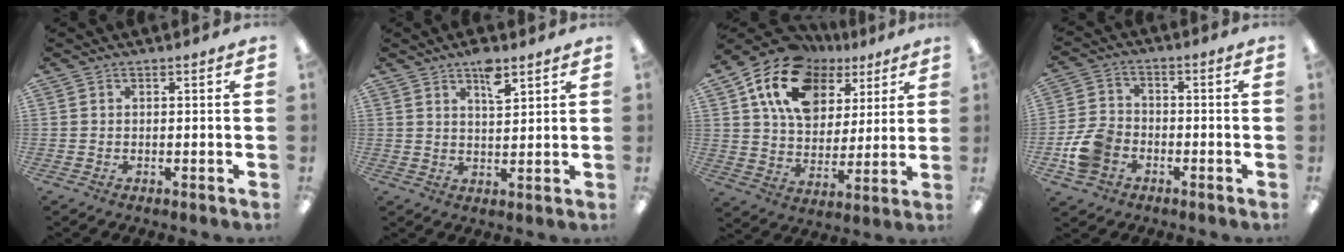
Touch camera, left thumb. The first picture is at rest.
{"total": 5.7, "force": [3.9, 2.0, 3.6], "torque": [-0.049, -0.020, 0.063]}
{"total": 17.4, "force": [9.6, 12.1, 8.1], "torque": [-0.153, -0.033, 0.179]}
{"total": 8.8, "force": [-3.5, 6.7, 4.5], "torque": [-0.103, 0.024, -0.065]}